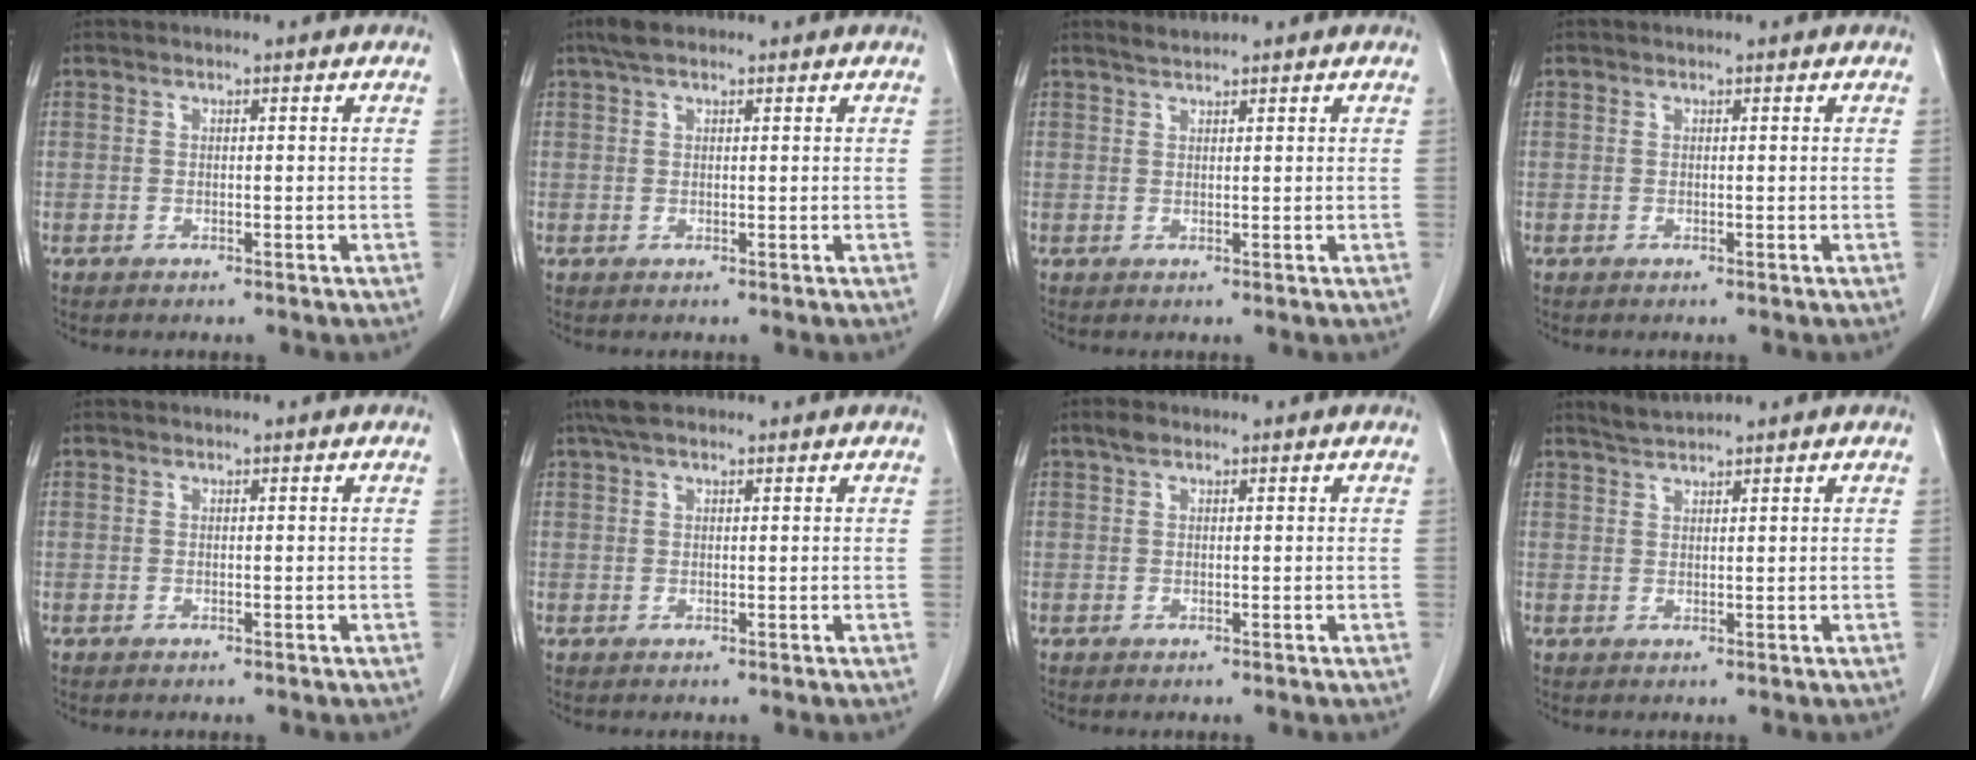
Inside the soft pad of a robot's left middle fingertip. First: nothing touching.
{"total": 2.6, "force": [1.9, 1.2, 1.5], "torque": [-0.031, 0.017, 0.033]}
{"total": 1.1, "force": [1.1, -0.1, 0.1], "torque": [-0.007, 0.002, 0.024]}
{"total": 0.0}
{"total": 0.0}
{"total": 3.7, "force": [2.7, 1.5, 2.0], "torque": [-0.044, 0.023, 0.049]}
{"total": 1.1, "force": [0.7, 0.6, 0.5], "torque": [-0.014, 0.010, 0.012]}
{"total": 2.2, "force": [2.2, -0.4, -0.1], "torque": [-0.005, 0.002, 0.049]}